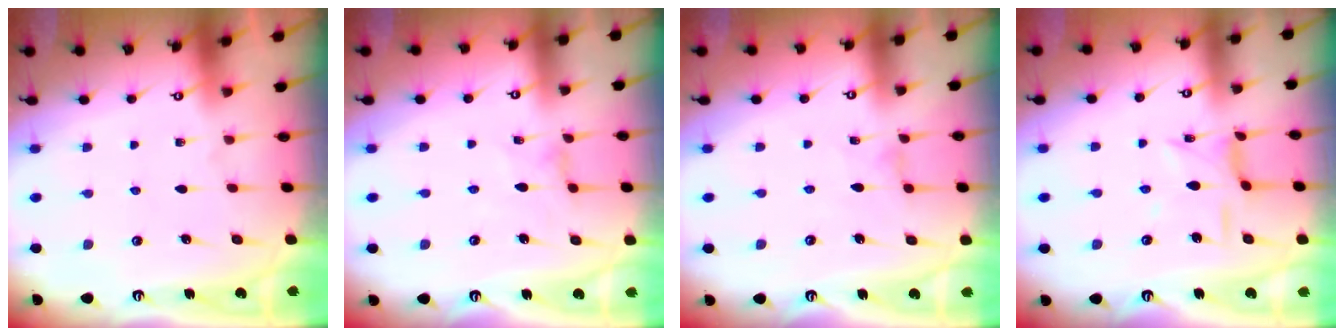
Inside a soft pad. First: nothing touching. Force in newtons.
{"total": 0.8, "press": 0.8, "slide": 0.3}
{"total": 0.0}
{"total": 5.4, "press": 5.4, "slide": 0.4}